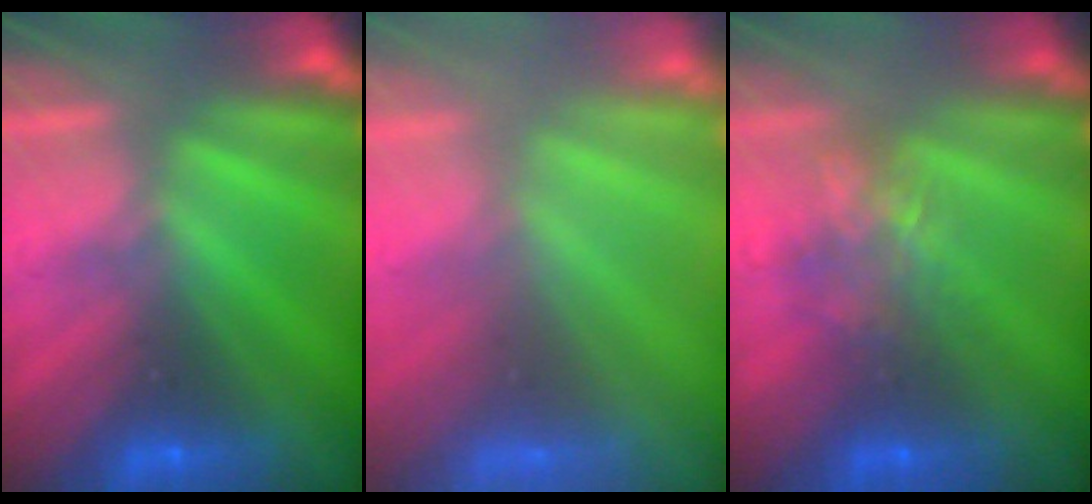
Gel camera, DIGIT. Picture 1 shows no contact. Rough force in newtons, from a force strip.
{"total": 6.4}
{"total": 4.4}